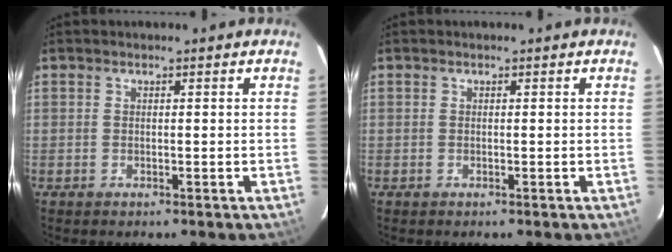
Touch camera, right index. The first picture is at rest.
{"total": 0.0}